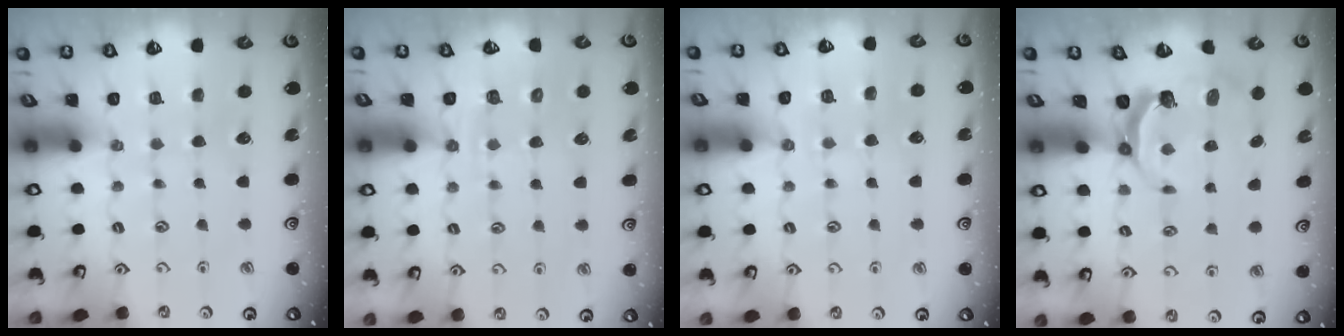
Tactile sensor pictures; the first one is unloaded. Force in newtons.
{"total": 4.9, "press": 4.8, "slide": 1.2}
{"total": 2.5, "press": 2.5, "slide": 0.4}
{"total": 5.8, "press": 4.6, "slide": 3.4}